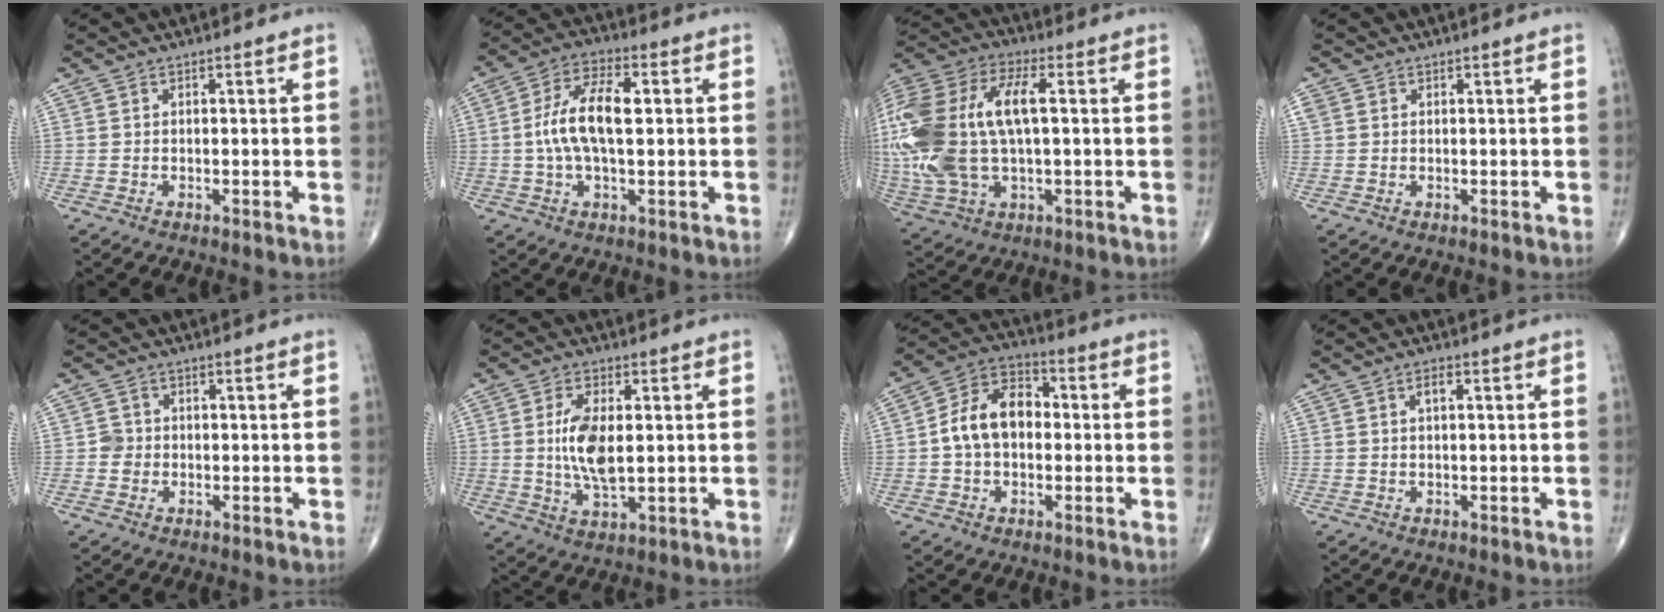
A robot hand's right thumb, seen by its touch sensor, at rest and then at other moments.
{"total": 11.1, "force": [0.8, 5.1, 9.8], "torque": [-0.193, 0.021, 0.009]}
{"total": 25.5, "force": [2.0, 12.8, 22.0], "torque": [-0.529, 0.022, 0.041]}
{"total": 1.8, "force": [0.6, 1.6, 0.7], "torque": [-0.018, 0.010, 0.015]}
{"total": 2.1, "force": [-0.3, 2.1, 0.5], "torque": [0.007, 0.008, -0.009]}
{"total": 8.9, "force": [0.7, 4.0, 7.9], "torque": [-0.155, -0.012, 0.015]}
{"total": 11.6, "force": [0.0, 8.0, 8.4], "torque": [-0.135, 0.033, -0.011]}
{"total": 1.8, "force": [0.5, 0.7, 1.5], "torque": [-0.028, 0.003, 0.008]}